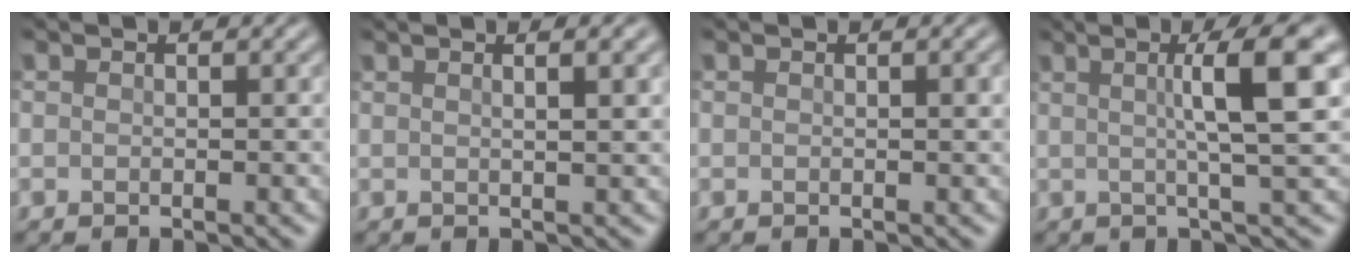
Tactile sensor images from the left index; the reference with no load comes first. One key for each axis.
{"total": 5.1, "fx": 2.2, "fy": 2.2, "fz": 4.0, "tx": -0.022, "ty": 0.029, "tz": -0.001}
{"total": 0.7, "fx": 0.1, "fy": 0.1, "fz": 0.7, "tx": -0.008, "ty": 0.002, "tz": 0.002}
{"total": 7.1, "fx": 1.5, "fy": 1.1, "fz": 6.9, "tx": -0.089, "ty": 0.016, "tz": 0.020}